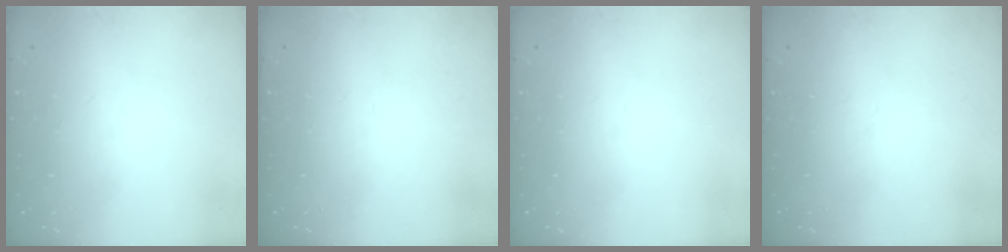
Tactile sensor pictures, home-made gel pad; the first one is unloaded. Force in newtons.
{"total": 0.0}
{"total": 0.0}
{"total": 0.0}